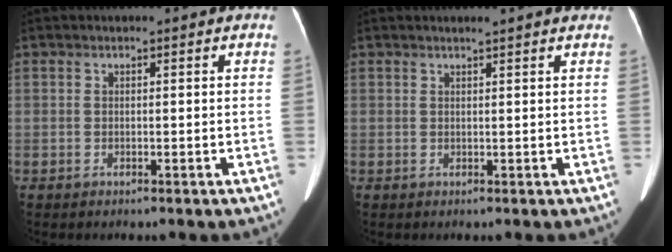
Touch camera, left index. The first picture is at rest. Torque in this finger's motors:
{"motor_torque": [0.02, -0.04, -0.06, 0.03]}